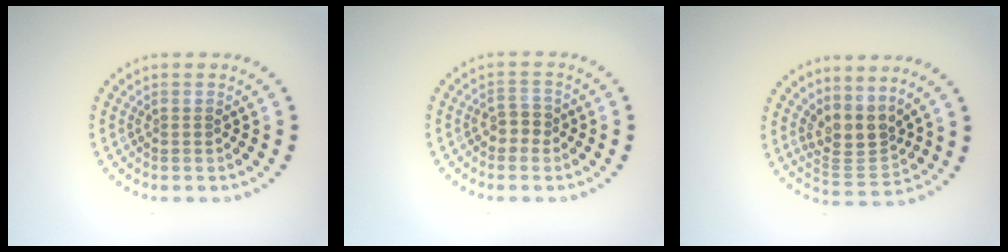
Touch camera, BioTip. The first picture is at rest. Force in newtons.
{"total": 1.8, "press": 1.6, "slide": 0.7}
{"total": 3.5, "press": 2.6, "slide": 2.4}